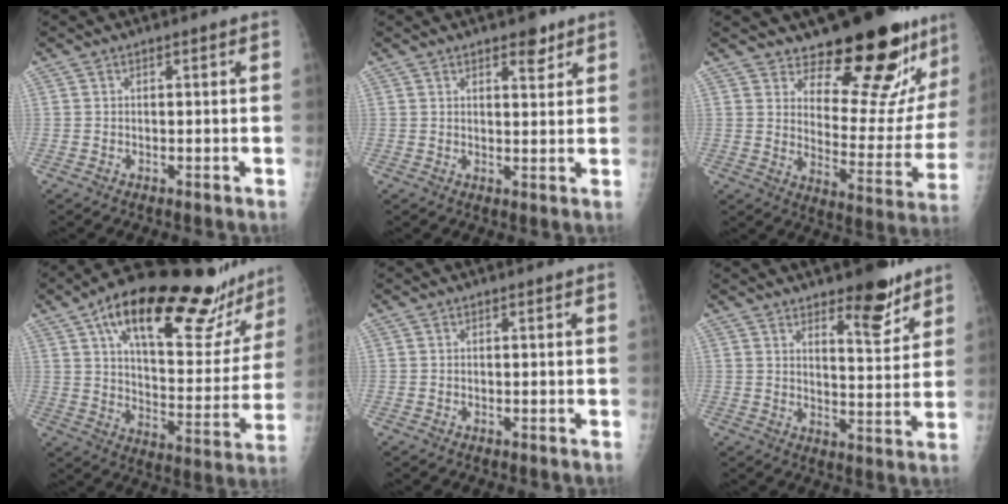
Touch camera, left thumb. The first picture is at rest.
{"total": 3.9, "force": [2.6, 1.6, 2.4], "torque": [-0.019, -0.014, 0.035]}
{"total": 19.8, "force": [15.6, 6.0, 10.6], "torque": [-0.102, -0.134, 0.212]}
{"total": 29.7, "force": [19.8, 9.9, 19.9], "torque": [-0.258, -0.053, 0.290]}
{"total": 0.0}
{"total": 9.1, "force": [6.3, 2.9, 5.8], "torque": [-0.058, -0.046, 0.093]}